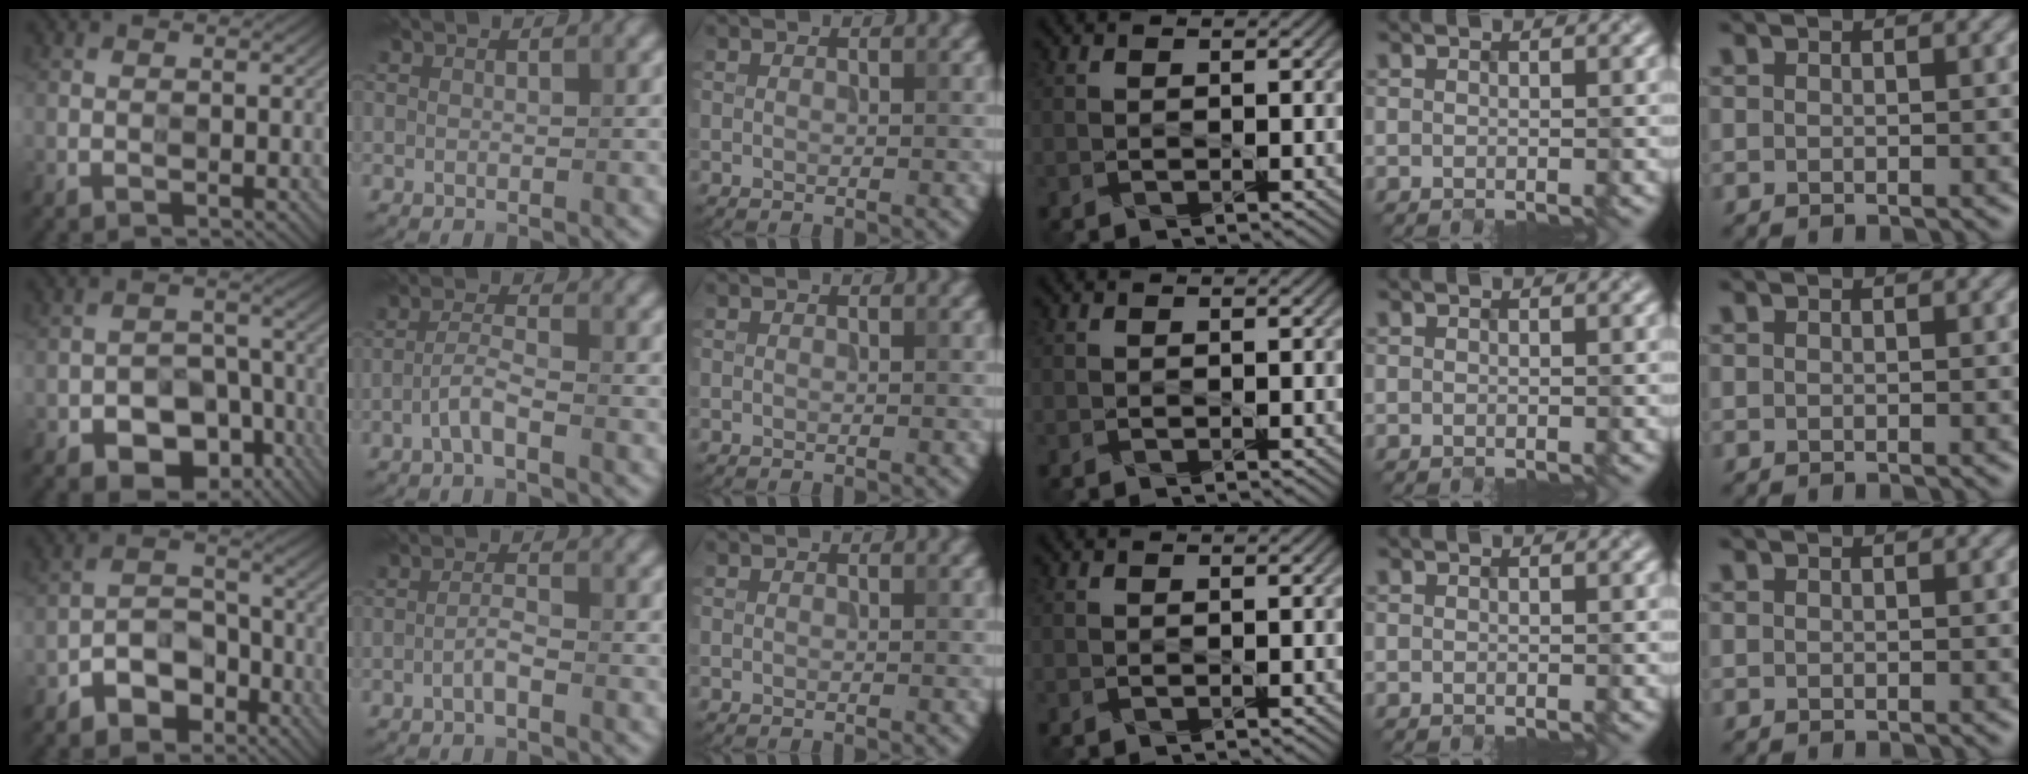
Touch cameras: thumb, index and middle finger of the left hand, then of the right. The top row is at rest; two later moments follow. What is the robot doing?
{"motion": "extract", "object": "file holder"}